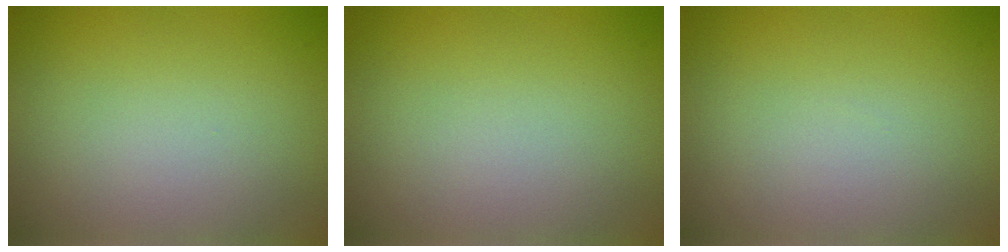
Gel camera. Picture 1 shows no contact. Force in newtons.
{"total": 0.0}
{"total": 0.0}